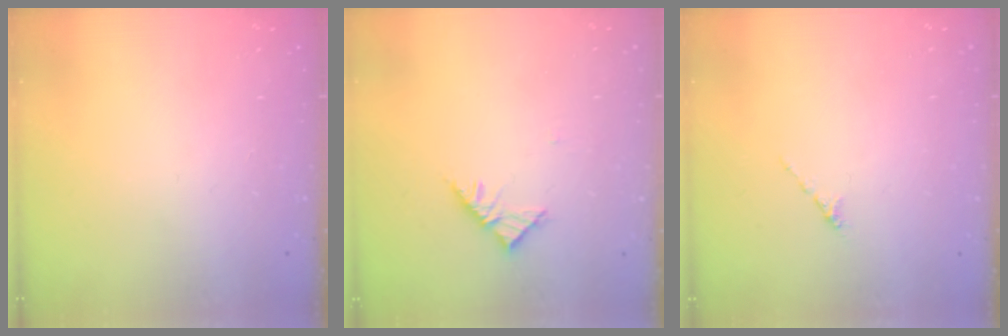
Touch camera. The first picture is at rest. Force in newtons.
{"total": 4.5, "press": 4.3, "slide": 1.0}
{"total": 0.0}